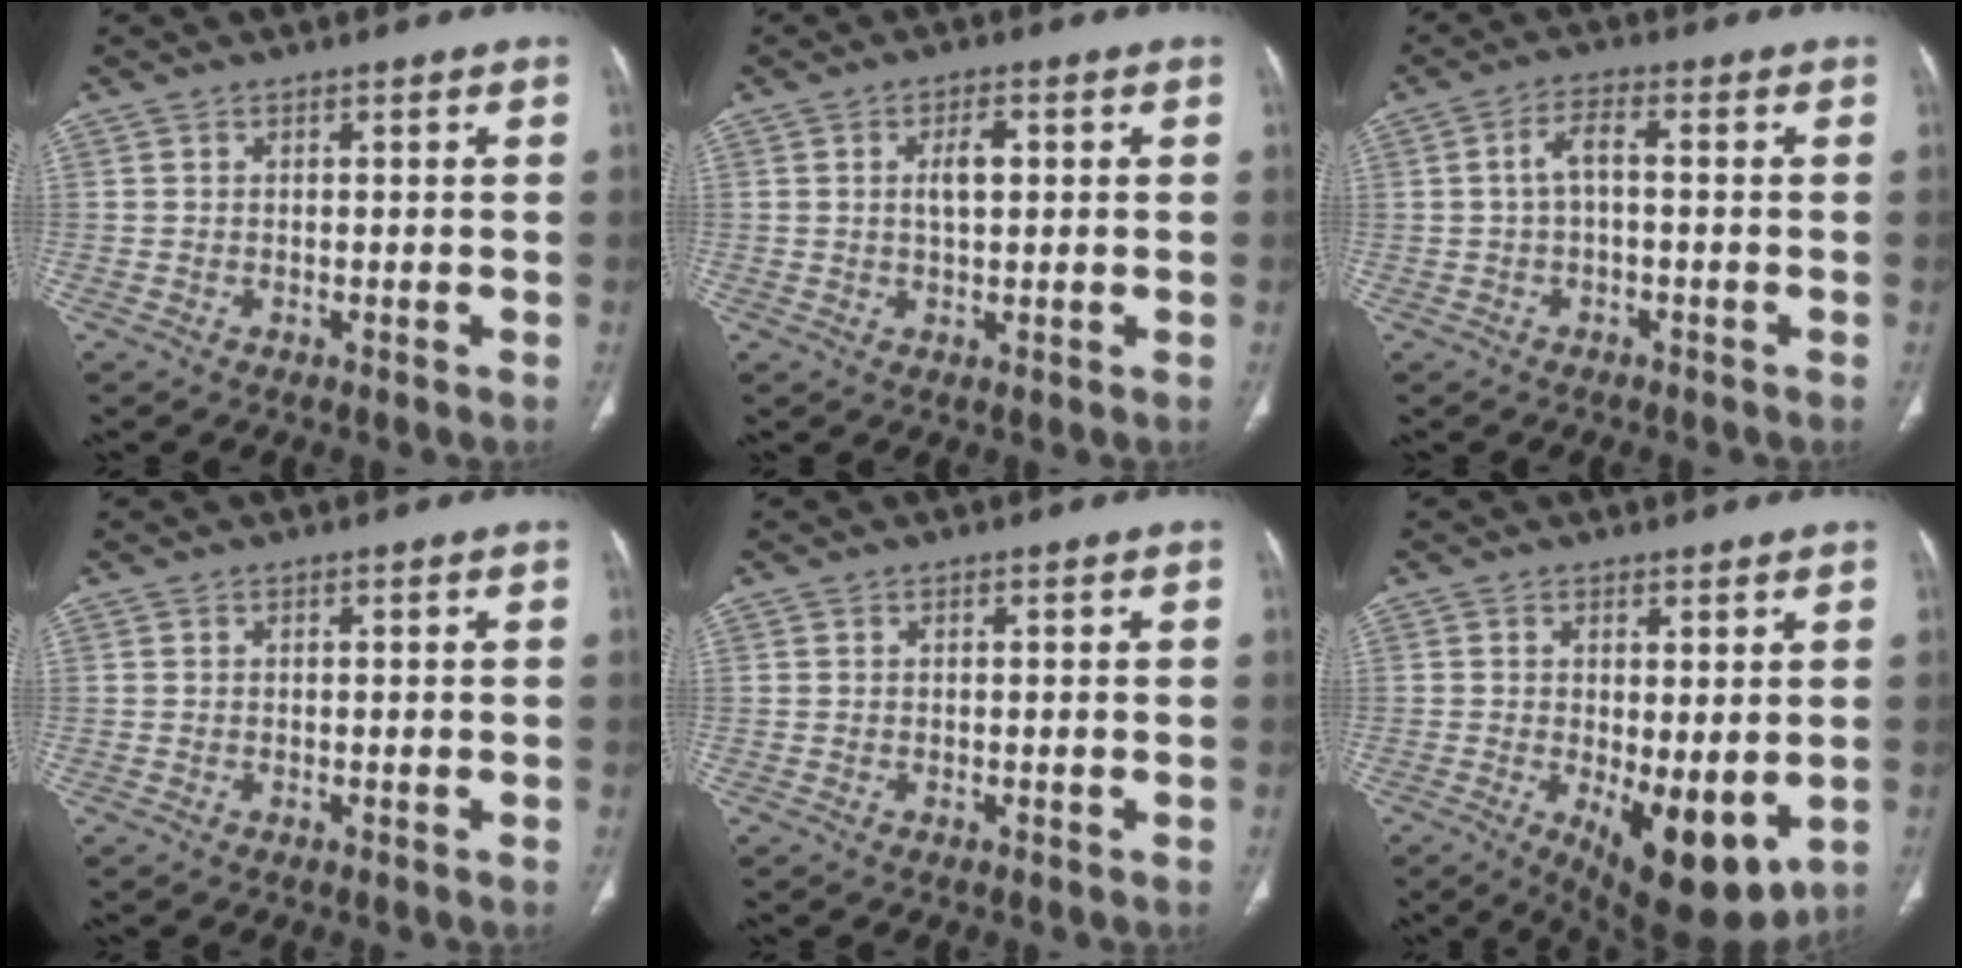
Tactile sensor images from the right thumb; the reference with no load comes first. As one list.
[{"total": 4.0, "force": [0.7, 1.9, 3.4], "torque": [-0.059, 0.003, 0.013]}, {"total": 3.8, "force": [-0.1, 1.6, 3.5], "torque": [-0.071, 0.018, -0.005]}, {"total": 0.0}, {"total": 0.0}, {"total": 11.8, "force": [-2.4, 4.7, 10.5], "torque": [-0.147, -0.027, -0.019]}]